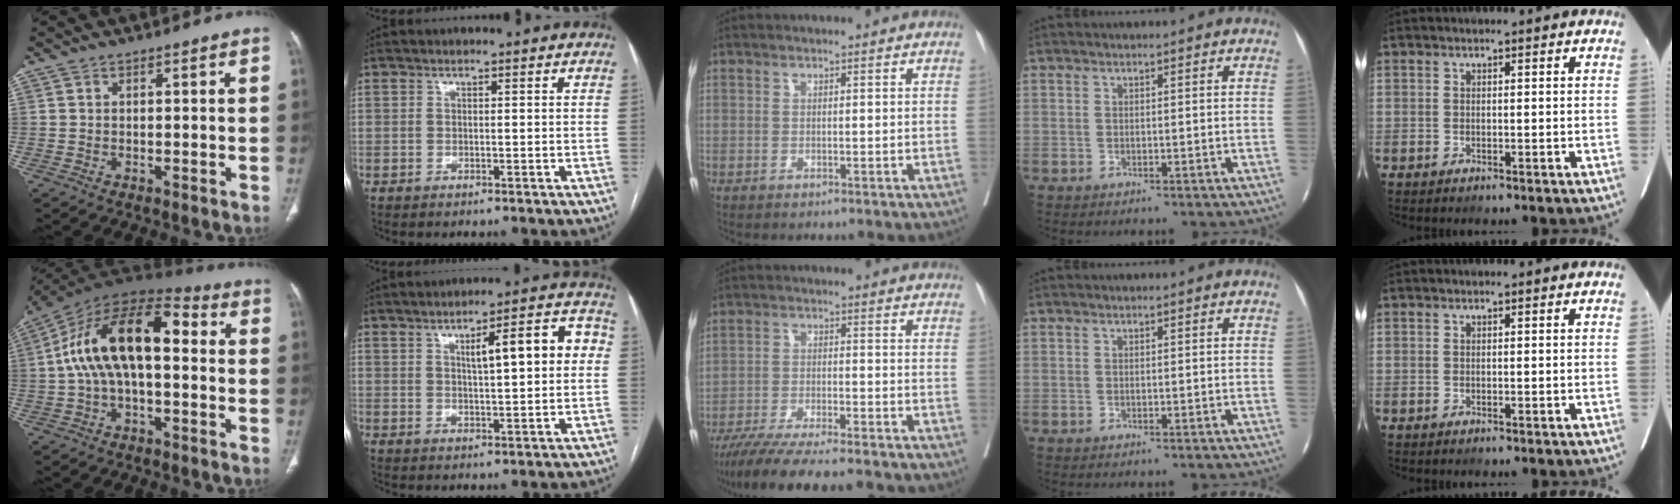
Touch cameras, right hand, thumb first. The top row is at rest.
{"thumb": {"total": 18.5, "force": [1.0, 9.3, 15.9], "torque": [-0.276, 0.053, 0.007]}, "index": {"total": 9.5, "force": [2.1, 2.2, 9.1], "torque": [-0.128, 0.024, 0.030]}, "middle": {"total": 16.2, "force": [-13.9, 1.5, 8.0], "torque": [-0.129, -0.028, -0.212]}}